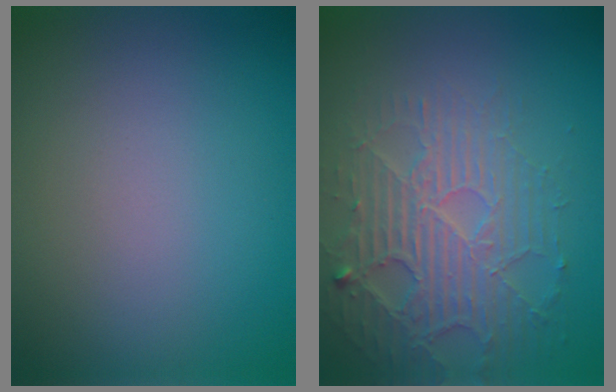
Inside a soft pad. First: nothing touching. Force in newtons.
{"total": 4.7, "press": 4.1, "slide": 2.3}